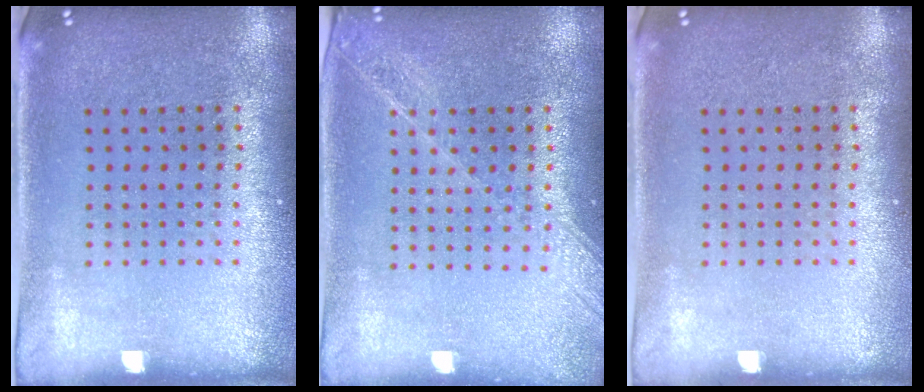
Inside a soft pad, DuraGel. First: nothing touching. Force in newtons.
{"total": 1.6, "press": 1.4, "slide": 0.8}
{"total": 0.0}